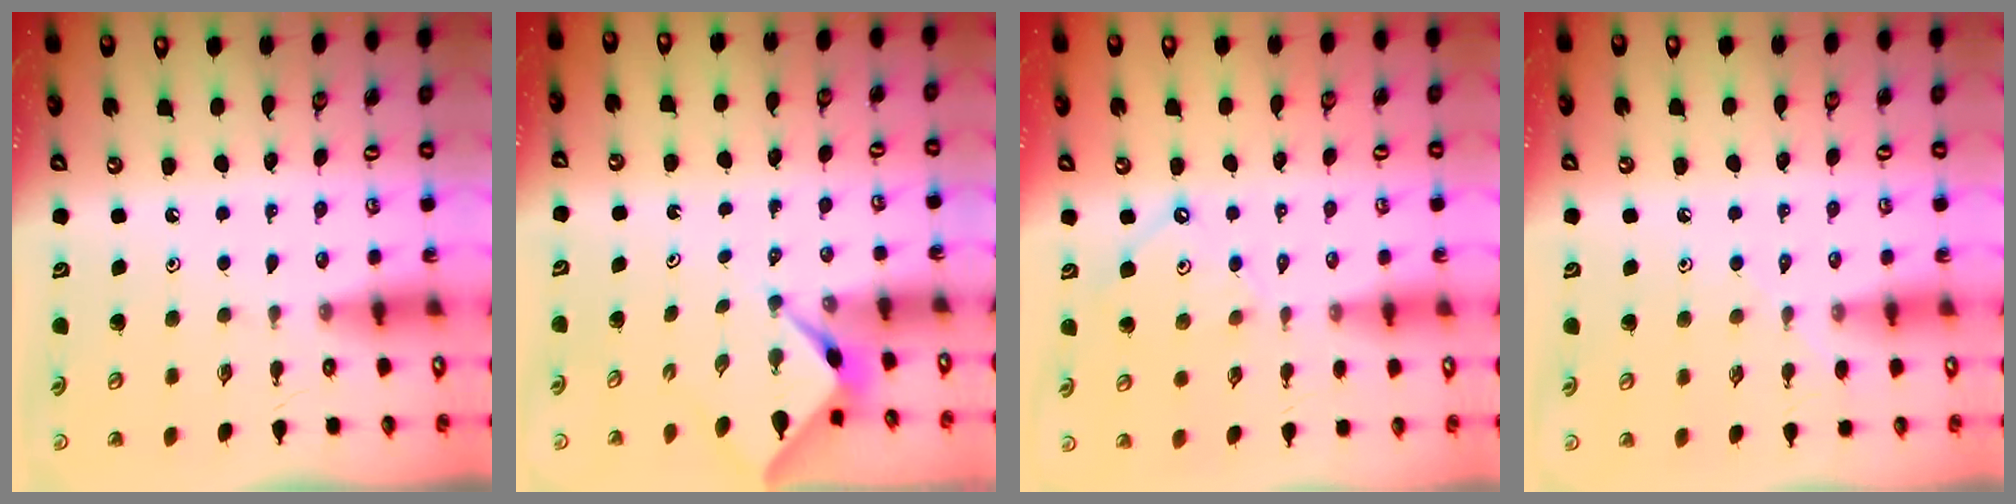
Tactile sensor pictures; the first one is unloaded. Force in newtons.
{"total": 2.3, "press": 2.3, "slide": 0.4}
{"total": 4.1, "press": 4.1, "slide": 0.6}
{"total": 5.2, "press": 5.1, "slide": 0.8}